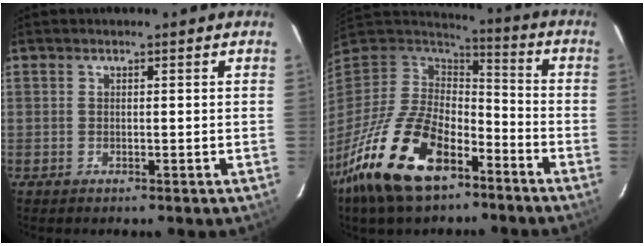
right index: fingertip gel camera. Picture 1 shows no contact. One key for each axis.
{"total": 23.2, "fx": -14.1, "fy": 11.2, "fz": 14.6, "tx": -0.311, "ty": -0.029, "tz": -0.251}